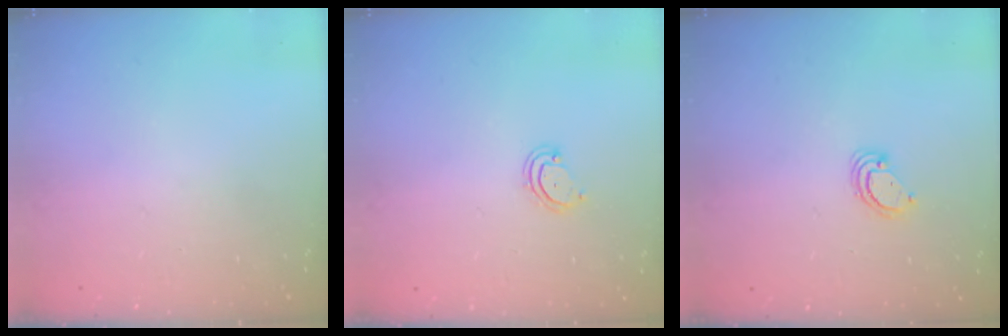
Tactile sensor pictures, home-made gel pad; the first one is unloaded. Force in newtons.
{"total": 3.8, "press": 3.8, "slide": 0.4}
{"total": 3.8, "press": 3.8, "slide": 0.3}